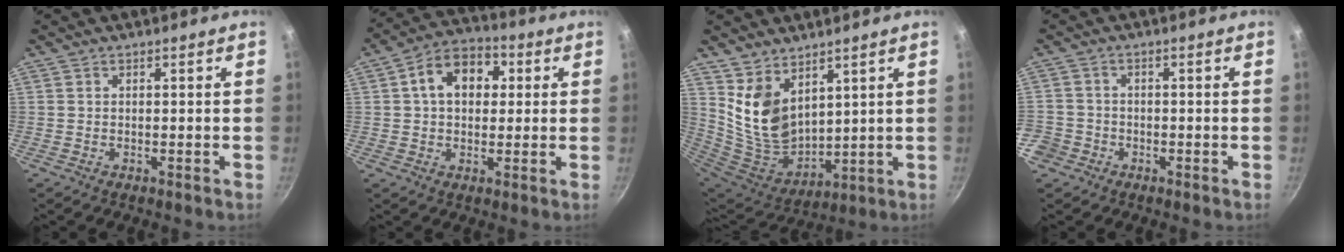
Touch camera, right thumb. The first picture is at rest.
{"total": 11.2, "force": [2.4, 7.9, 7.5], "torque": [-0.084, 0.020, 0.022]}
{"total": 12.9, "force": [6.8, 8.0, 7.5], "torque": [-0.120, -0.073, 0.151]}
{"total": 6.4, "force": [-2.8, 5.5, 1.9], "torque": [-0.042, 0.036, -0.048]}